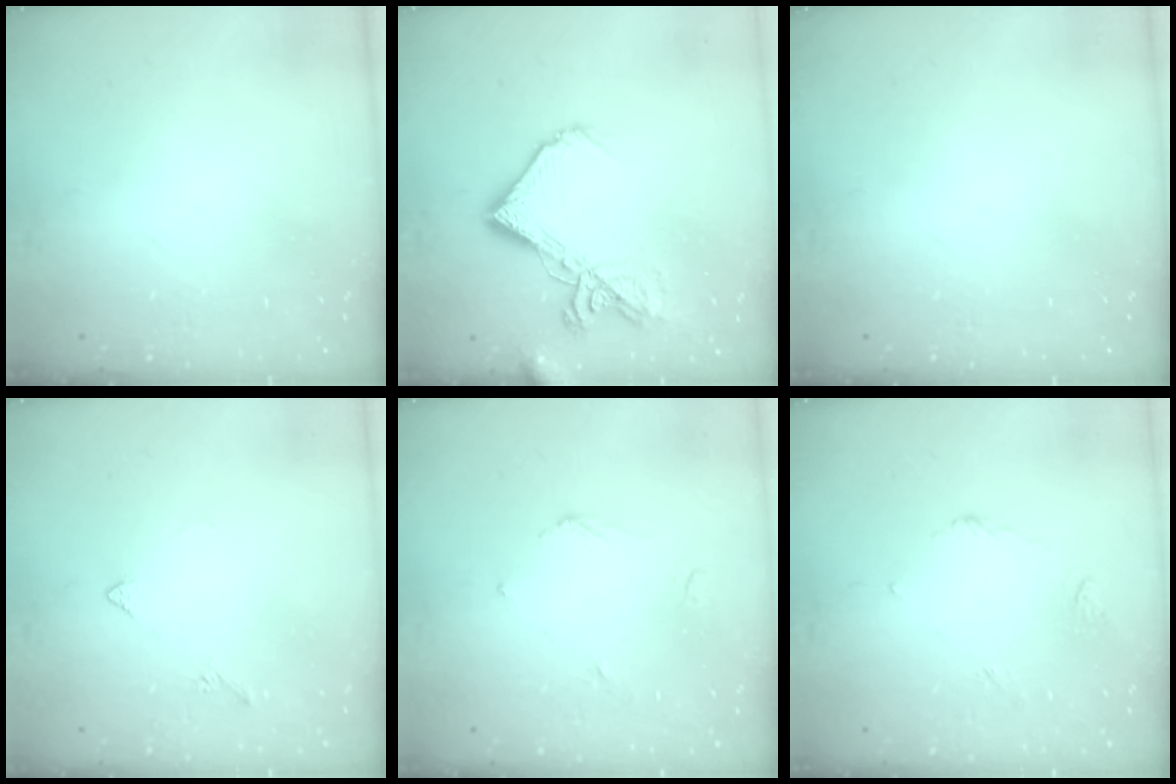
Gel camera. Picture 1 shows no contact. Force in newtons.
{"total": 13.7, "press": 13.6, "slide": 1.6}
{"total": 0.0}
{"total": 3.3, "press": 3.2, "slide": 0.7}
{"total": 2.8, "press": 2.8, "slide": 0.2}
{"total": 2.9, "press": 2.9, "slide": 0.3}